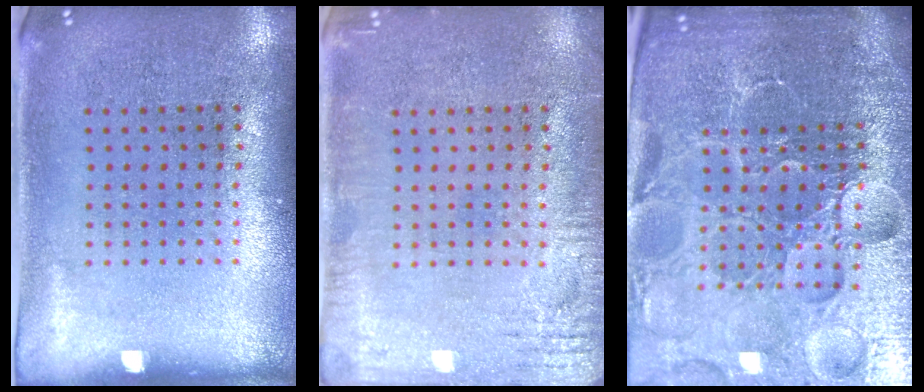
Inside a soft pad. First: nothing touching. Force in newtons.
{"total": 3.0, "press": 3.0, "slide": 0.2}
{"total": 6.7, "press": 5.9, "slide": 3.2}